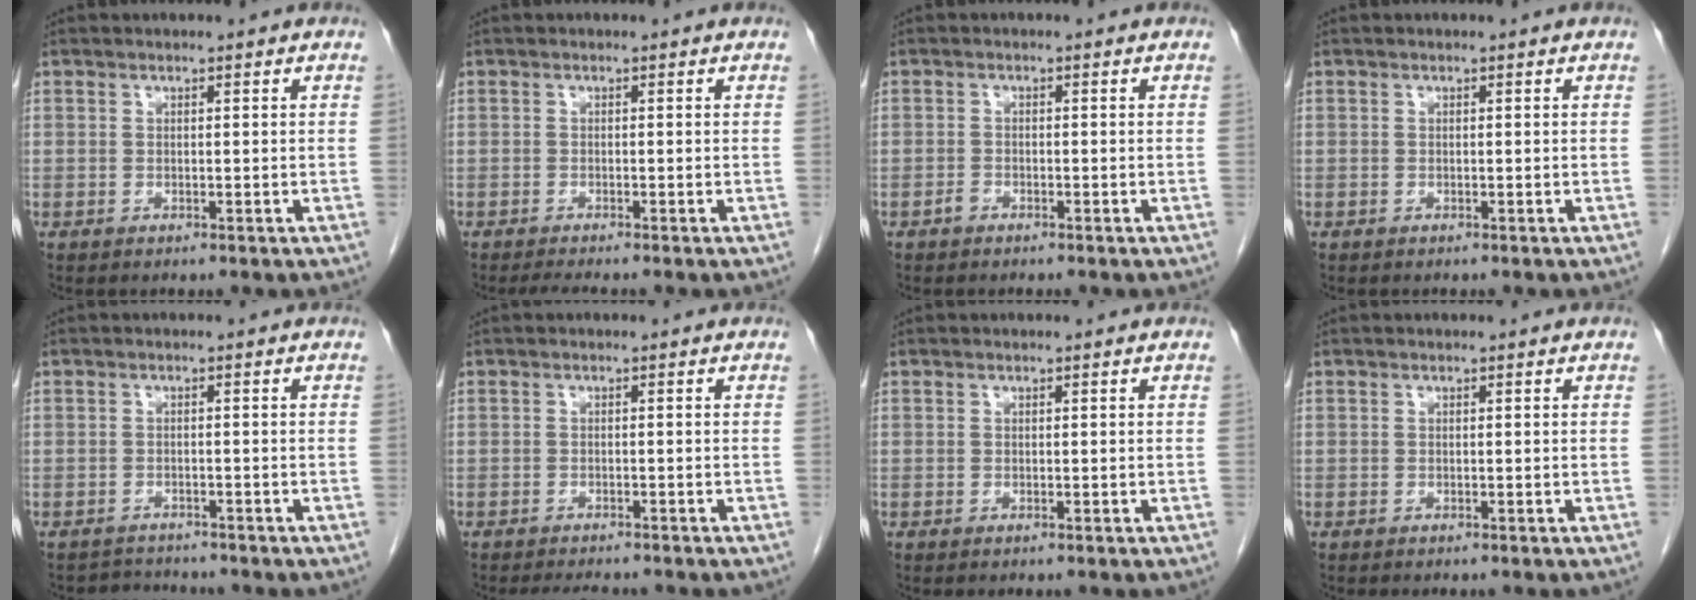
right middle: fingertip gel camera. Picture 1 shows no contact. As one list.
[{"total": 2.4, "force": [-2.1, -0.3, 1.2], "torque": [-0.022, -0.007, -0.035]}, {"total": 0.8, "force": [-0.7, 0.4, 0.3], "torque": [-0.008, 0.001, -0.013]}, {"total": 0.0}, {"total": 2.4, "force": [-2.2, 0.3, -0.8], "torque": [0.015, -0.010, -0.035]}, {"total": 3.8, "force": [-3.5, 0.8, 1.3], "torque": [-0.018, -0.007, -0.049]}, {"total": 0.0}, {"total": 0.0}]